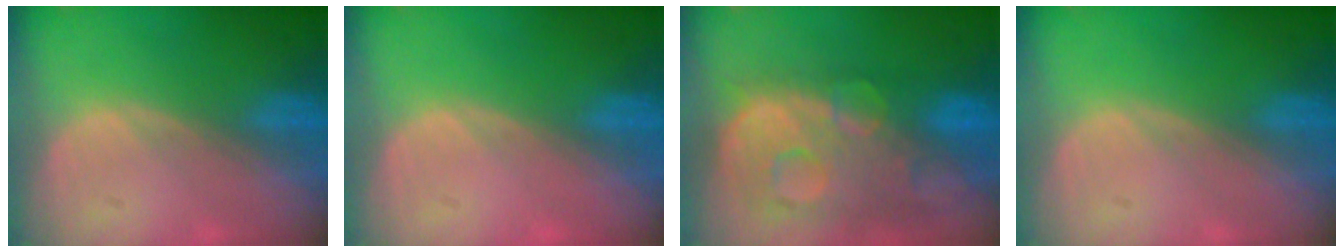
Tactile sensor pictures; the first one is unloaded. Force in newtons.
{"total": 0.0}
{"total": 13.6, "press": 11.1, "slide": 7.9}
{"total": 0.0}